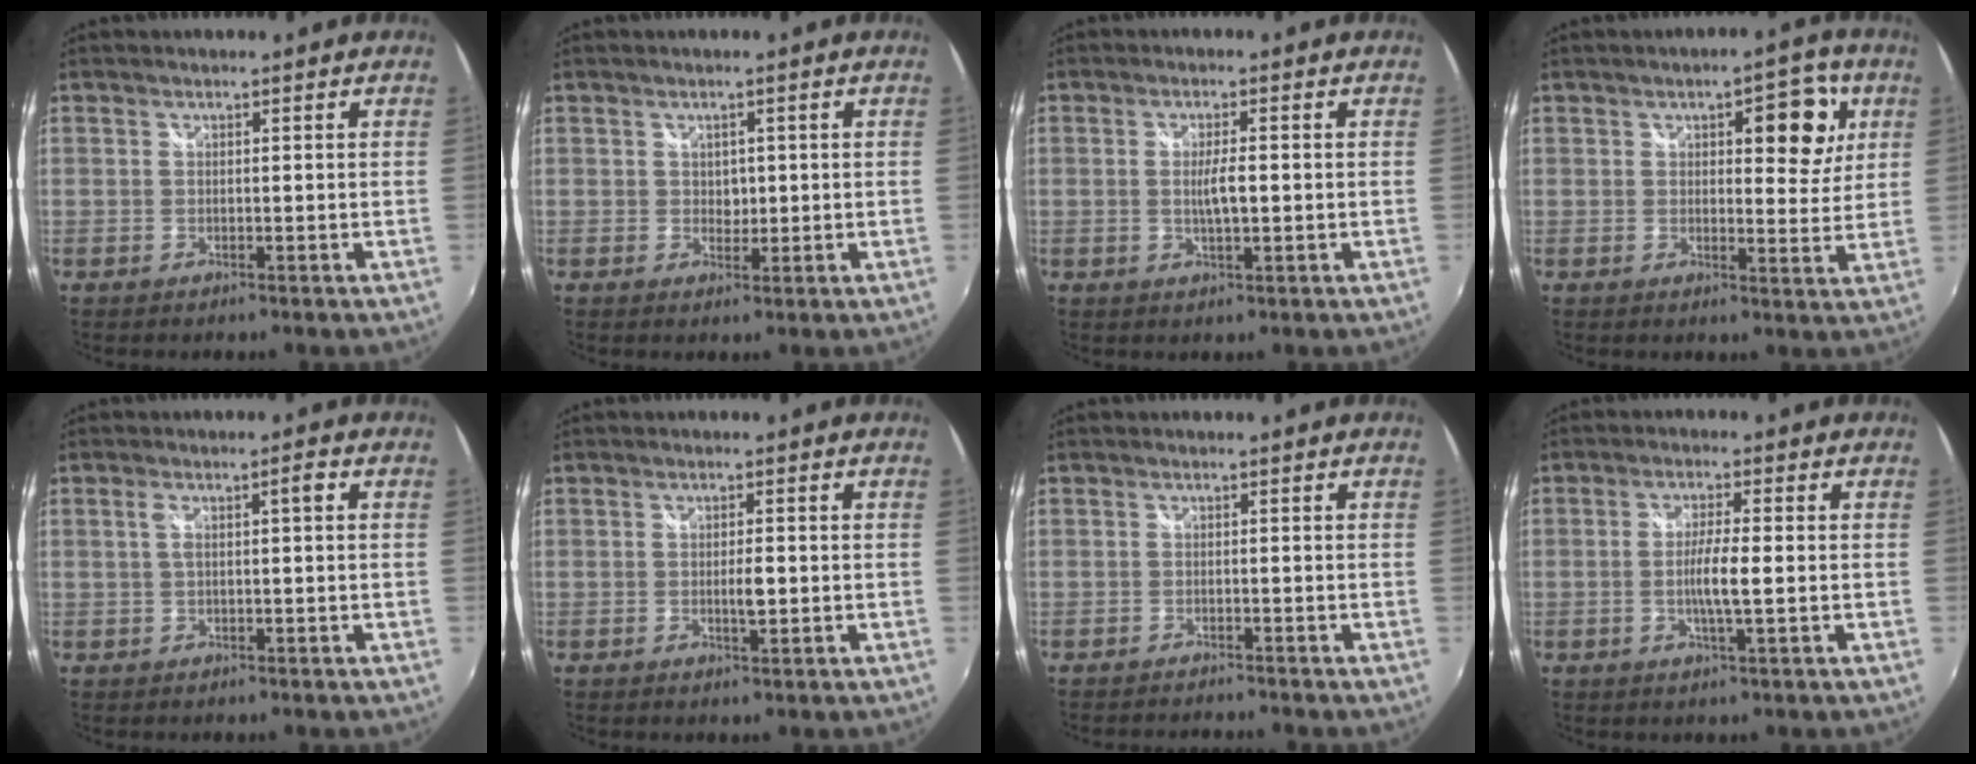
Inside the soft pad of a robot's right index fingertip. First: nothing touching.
{"total": 1.6, "force": [0.1, 1.5, 0.5], "torque": [-0.004, 0.003, 0.003]}
{"total": 3.4, "force": [-0.3, 0.6, 3.4], "torque": [-0.059, -0.002, -0.005]}
{"total": 8.5, "force": [3.1, 3.8, 6.9], "torque": [-0.084, 0.018, 0.042]}
{"total": 2.7, "force": [0.1, 0.5, 2.6], "torque": [-0.044, 0.008, 0.004]}
{"total": 2.2, "force": [-0.5, 0.7, 2.1], "torque": [-0.035, 0.001, -0.008]}
{"total": 3.8, "force": [-3.7, 0.1, 0.9], "torque": [-0.031, -0.015, -0.063]}
{"total": 4.6, "force": [-0.9, 0.1, 4.5], "torque": [-0.083, -0.002, -0.018]}